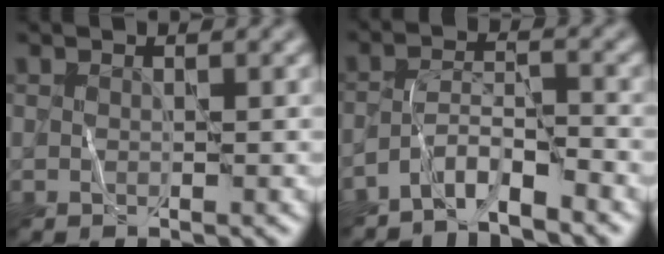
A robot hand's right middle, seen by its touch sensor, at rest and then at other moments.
{"total": 3.6, "force": [-3.2, 0.4, 1.6], "torque": [-0.031, 0.005, -0.069]}